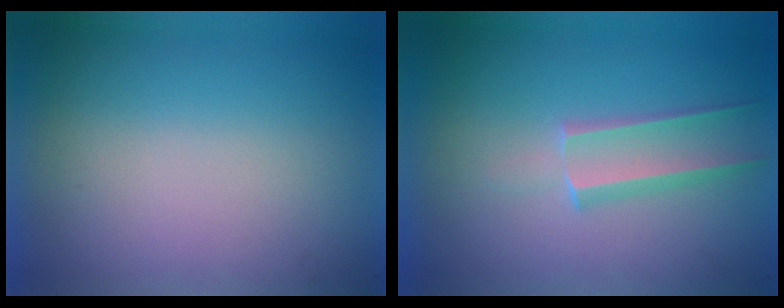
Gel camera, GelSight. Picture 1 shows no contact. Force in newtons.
{"total": 2.0}